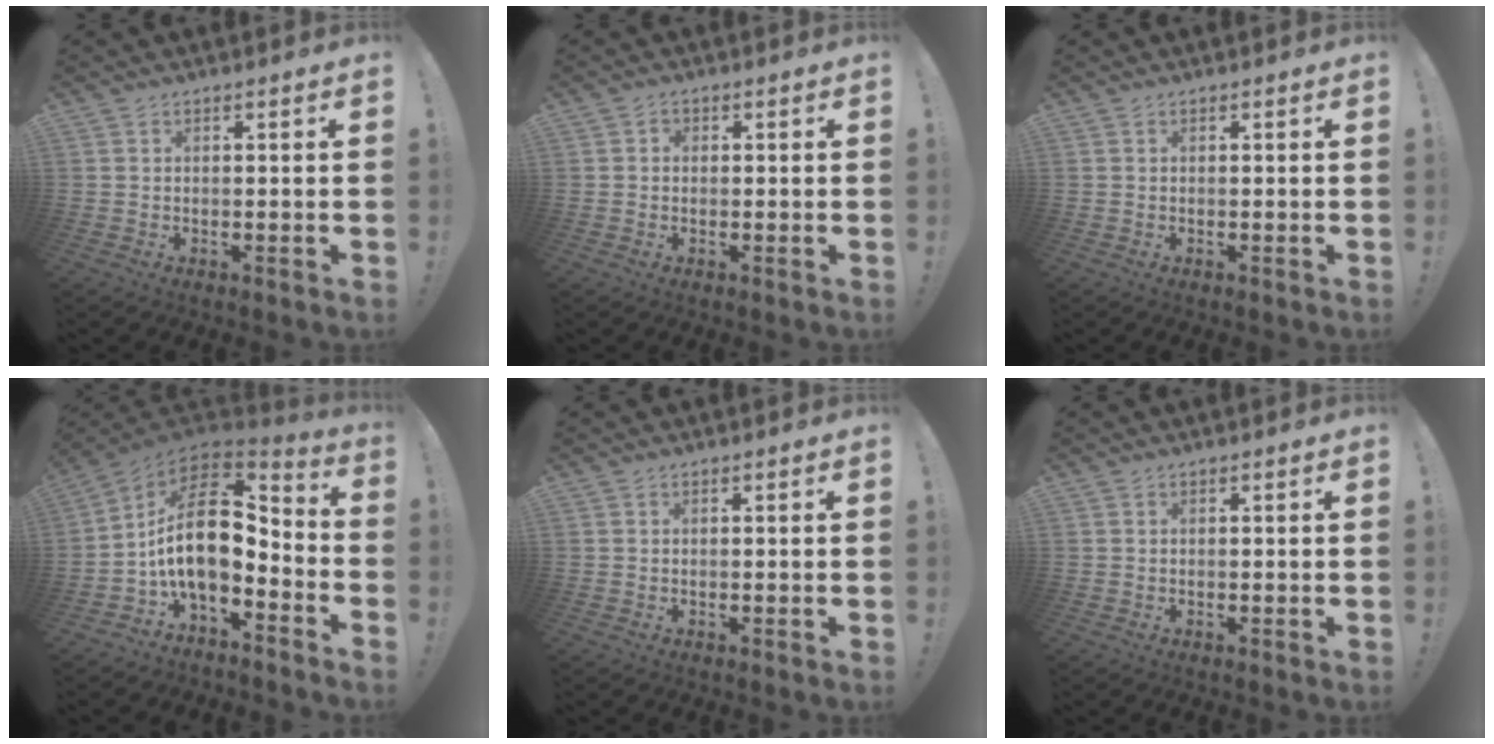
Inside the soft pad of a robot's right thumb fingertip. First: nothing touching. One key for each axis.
{"total": 1.2, "fx": -0.1, "fy": 1.2, "fz": 0.2, "tx": -0.005, "ty": 0.006, "tz": -0.002}
{"total": 0.0}
{"total": 19.4, "fx": 1.1, "fy": 10.4, "fz": 16.4, "tx": -0.292, "ty": -0.005, "tz": 0.022}
{"total": 0.0}
{"total": 0.0}